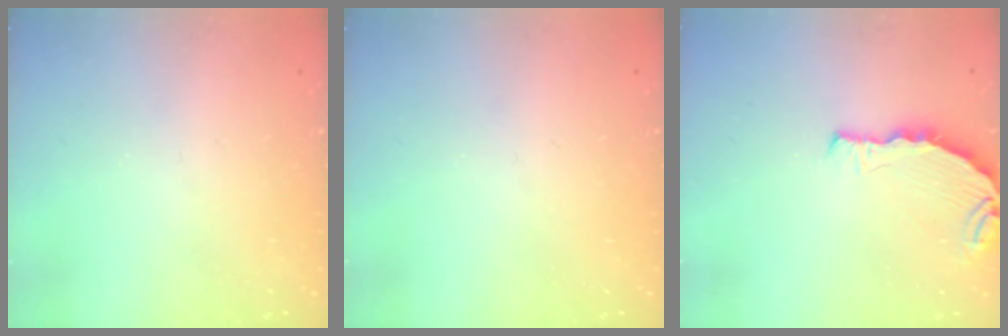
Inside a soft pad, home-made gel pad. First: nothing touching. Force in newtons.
{"total": 0.0}
{"total": 7.2, "press": 5.9, "slide": 4.1}